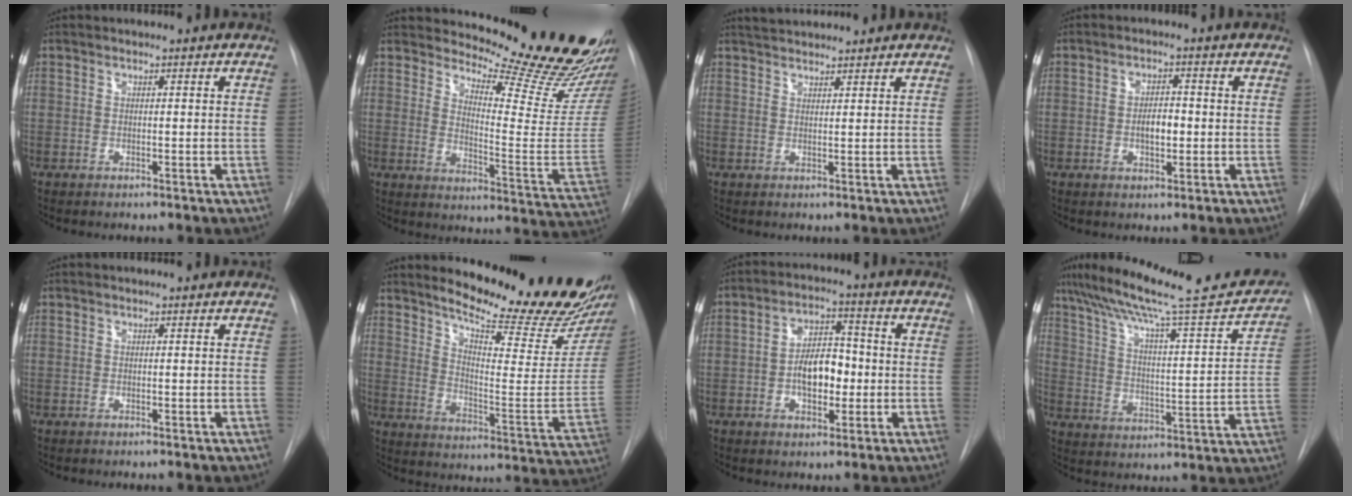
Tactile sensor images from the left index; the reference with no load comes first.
{"total": 21.9, "force": [20.4, 2.2, 7.7], "torque": [-0.102, -0.141, 0.239]}
{"total": 3.8, "force": [3.6, 0.5, 1.1], "torque": [-0.020, 0.031, 0.061]}
{"total": 3.7, "force": [-0.8, 1.8, 3.1], "torque": [-0.049, -0.001, -0.013]}
{"total": 0.0}
{"total": 21.9, "force": [19.5, 2.0, 9.9], "torque": [-0.149, -0.114, 0.249]}
{"total": 7.6, "force": [-1.6, 4.2, 6.2], "torque": [-0.109, 0.014, -0.027]}
{"total": 22.7, "force": [20.0, 1.9, 10.7], "torque": [-0.176, -0.023, 0.279]}